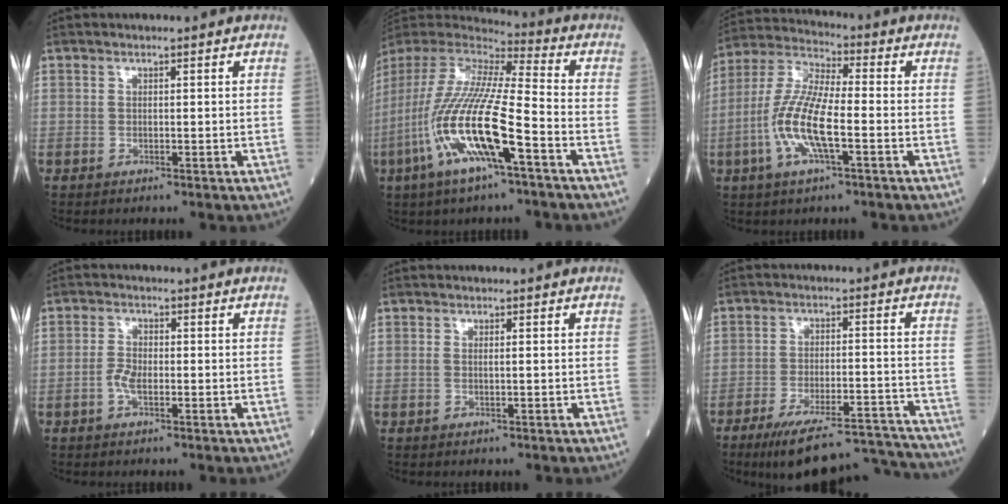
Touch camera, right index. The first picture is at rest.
{"total": 19.4, "force": [-7.5, 2.2, 17.7], "torque": [-0.396, -0.033, -0.149]}
{"total": 11.8, "force": [-3.1, 2.4, 11.2], "torque": [-0.241, 0.002, -0.063]}
{"total": 2.6, "force": [-0.9, 1.1, 2.2], "torque": [-0.047, 0.002, -0.020]}
{"total": 0.9, "force": [0.1, 0.2, 0.8], "torque": [-0.022, 0.000, 0.000]}
{"total": 17.0, "force": [-16.0, 1.3, 5.6], "torque": [-0.074, 0.013, -0.233]}